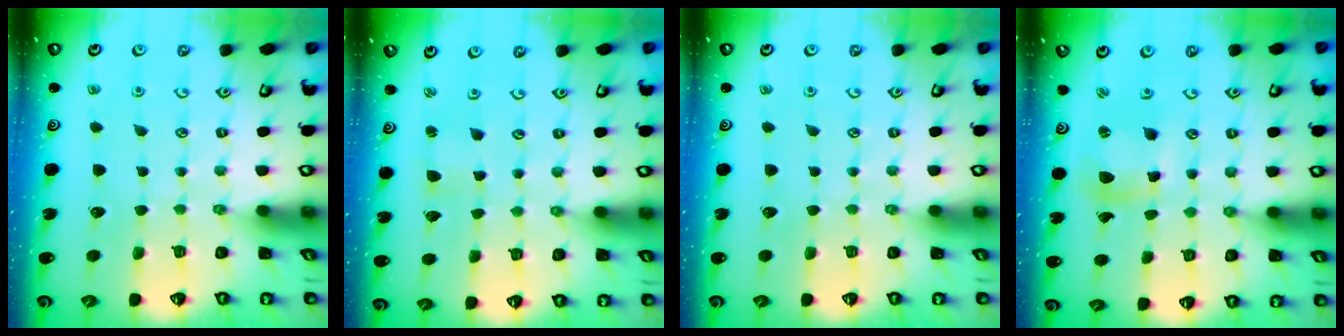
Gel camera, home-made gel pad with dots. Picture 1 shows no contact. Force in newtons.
{"total": 1.5, "press": 1.5, "slide": 0.2}
{"total": 0.0}
{"total": 8.7, "press": 8.6, "slide": 1.1}